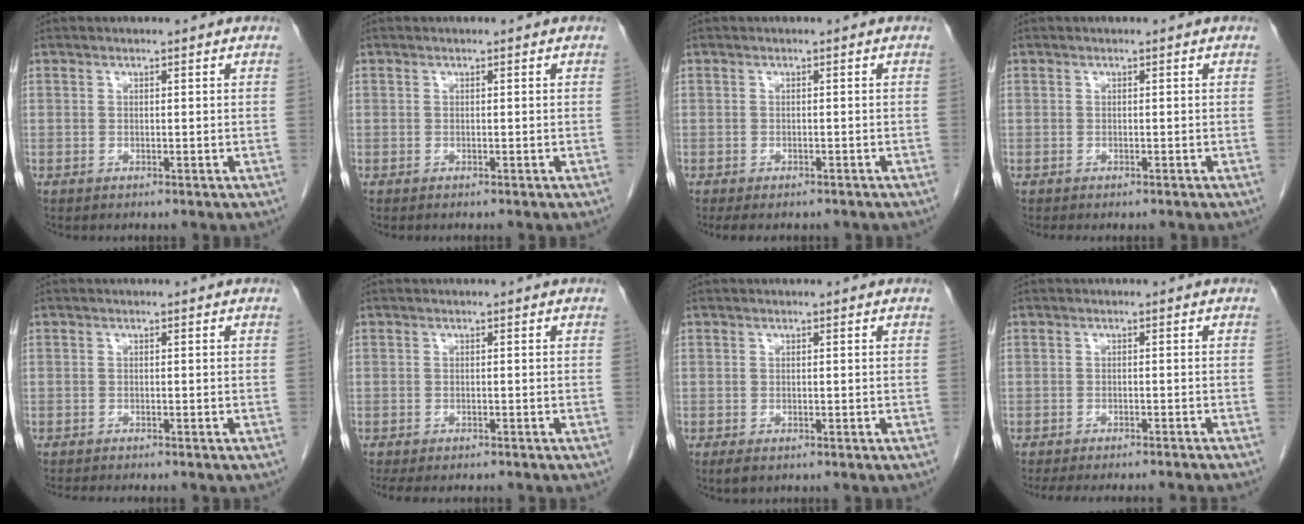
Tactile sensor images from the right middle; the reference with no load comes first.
{"total": 0.9, "force": [-0.8, 0.2, 0.4], "torque": [-0.007, -0.002, -0.009]}
{"total": 6.1, "force": [-5.1, 2.1, 2.7], "torque": [-0.027, -0.005, -0.059]}
{"total": 1.3, "force": [-1.1, 0.4, 0.6], "torque": [-0.011, -0.004, -0.013]}
{"total": 5.4, "force": [-4.7, 0.5, 2.5], "torque": [-0.028, -0.011, -0.067]}
{"total": 7.4, "force": [-6.5, 1.8, 3.0], "torque": [-0.036, -0.008, -0.086]}
{"total": 1.6, "force": [-1.0, 0.7, 1.0], "torque": [-0.018, -0.002, -0.011]}
{"total": 13.0, "force": [-11.8, 0.9, 5.3], "torque": [-0.068, -0.019, -0.147]}